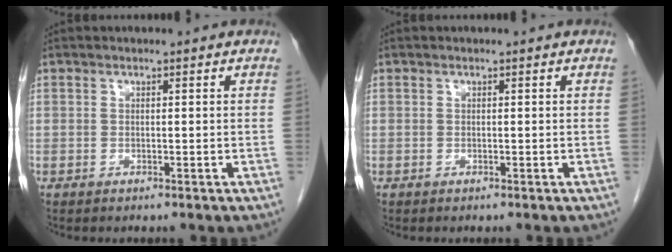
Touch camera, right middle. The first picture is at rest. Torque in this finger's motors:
{"motor_torque": [0.91, -0.64, 0.16, 0.00]}